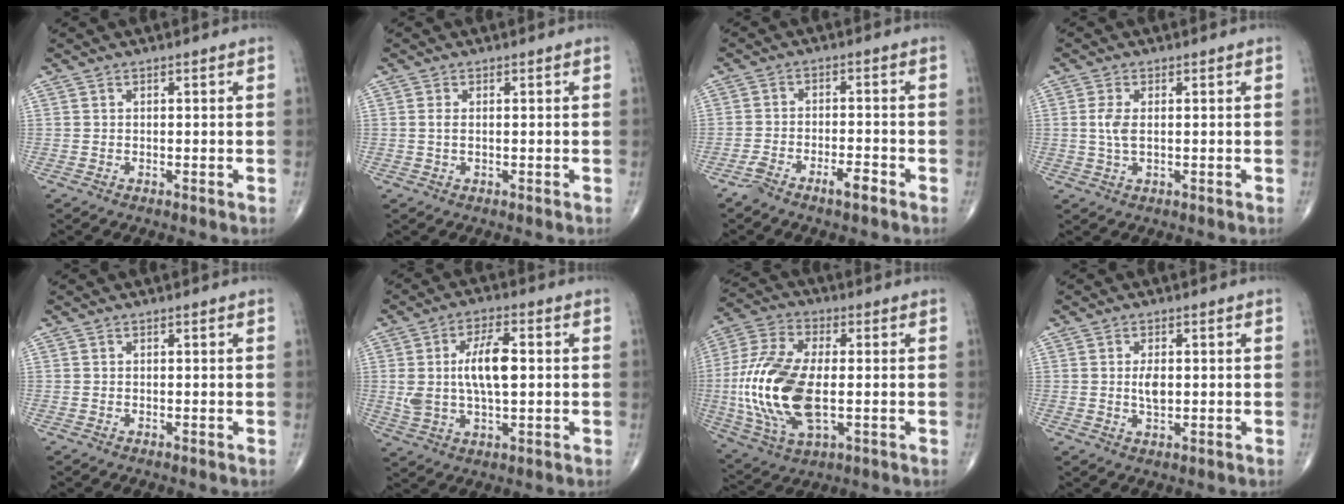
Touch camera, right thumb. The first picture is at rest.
{"total": 1.3, "force": [0.1, 0.6, 1.1], "torque": [-0.026, -0.001, 0.003]}
{"total": 4.7, "force": [-3.4, 1.1, 3.1], "torque": [-0.065, 0.026, -0.058]}
{"total": 3.5, "force": [0.3, 1.7, 3.1], "torque": [-0.074, -0.001, 0.006]}
{"total": 0.0}
{"total": 11.0, "force": [1.2, 4.9, 9.8], "torque": [-0.184, 0.006, 0.024]}
{"total": 19.9, "force": [-1.7, 9.9, 17.2], "torque": [-0.380, -0.003, -0.026]}
{"total": 3.2, "force": [0.2, 1.6, 2.8], "torque": [-0.049, -0.004, 0.005]}